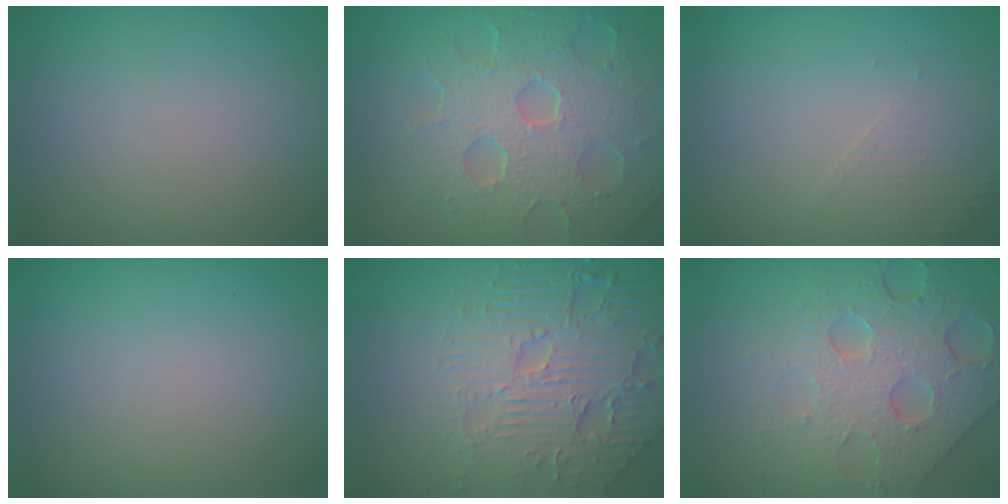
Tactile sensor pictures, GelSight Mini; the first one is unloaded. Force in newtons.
{"total": 8.6, "press": 6.0, "slide": 6.1}
{"total": 1.6, "press": 1.6, "slide": 0.4}
{"total": 0.0}
{"total": 7.1, "press": 5.4, "slide": 4.6}
{"total": 7.9, "press": 5.4, "slide": 5.8}